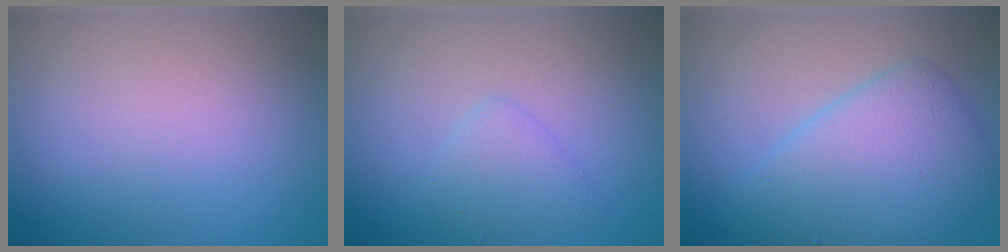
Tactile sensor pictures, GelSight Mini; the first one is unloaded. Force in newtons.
{"total": 1.8, "press": 1.8, "slide": 0.1}
{"total": 6.1, "press": 6.1, "slide": 0.1}